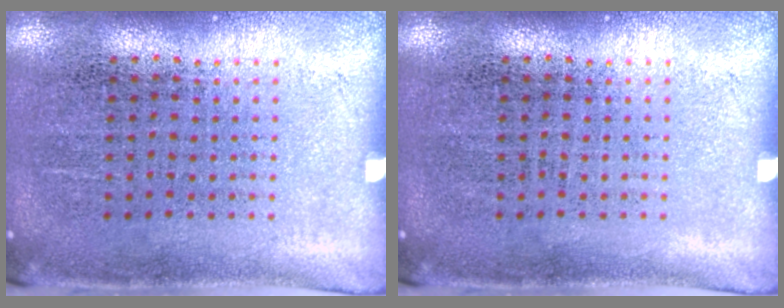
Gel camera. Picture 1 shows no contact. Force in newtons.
{"total": 0.0}